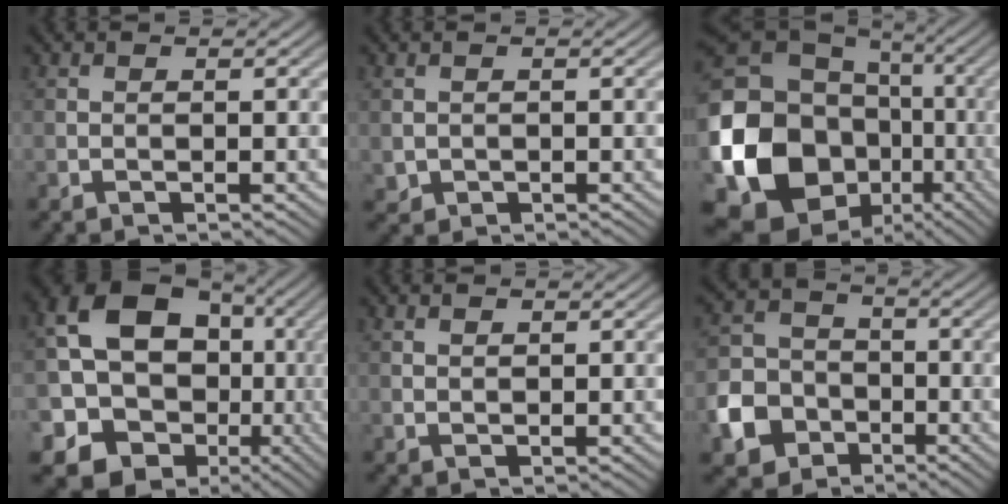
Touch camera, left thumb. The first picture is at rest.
{"total": 1.0, "force": [0.1, 0.9, 0.3], "torque": [-0.008, -0.007, 0.006]}
{"total": 20.7, "force": [-4.9, 17.3, 10.3], "torque": [-0.256, -0.047, -0.085]}
{"total": 16.9, "force": [-0.9, 14.7, 8.2], "torque": [-0.163, -0.018, -0.003]}
{"total": 0.9, "force": [0.6, 0.3, 0.5], "torque": [-0.013, 0.000, 0.015]}
{"total": 7.6, "force": [-3.2, 6.1, 3.2], "torque": [-0.083, -0.007, -0.078]}